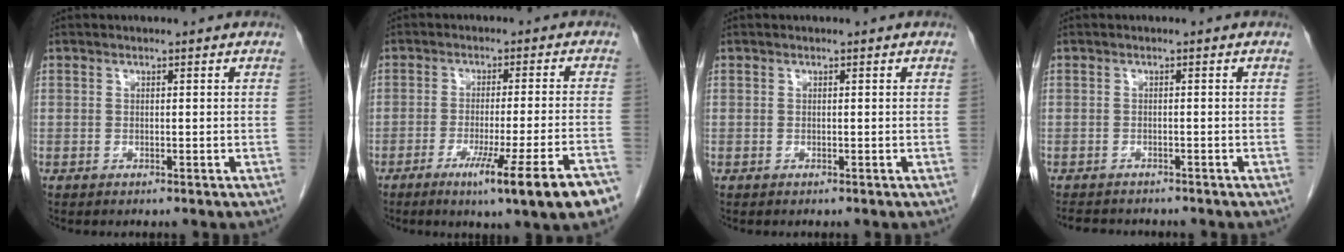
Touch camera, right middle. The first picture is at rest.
{"total": 15.1, "force": [-9.3, -1.2, 11.8], "torque": [-0.124, -0.023, -0.130]}
{"total": 0.0}
{"total": 5.0, "force": [-4.5, 1.4, 1.5], "torque": [-0.027, -0.010, -0.063]}